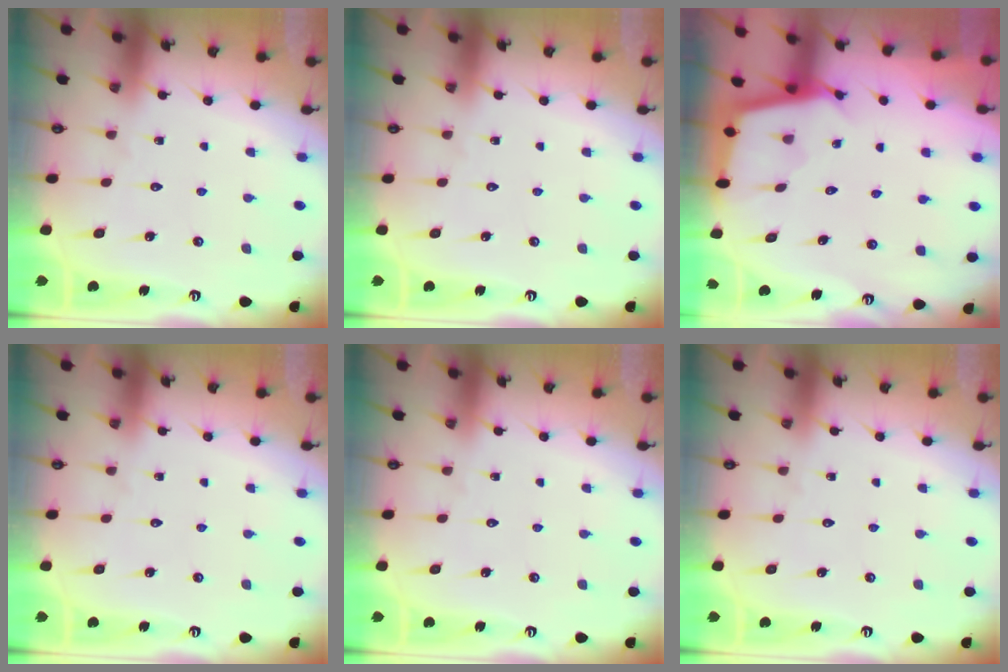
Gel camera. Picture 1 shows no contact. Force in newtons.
{"total": 0.0}
{"total": 2.5, "press": 2.5, "slide": 0.2}
{"total": 0.0}
{"total": 0.0}
{"total": 0.0}